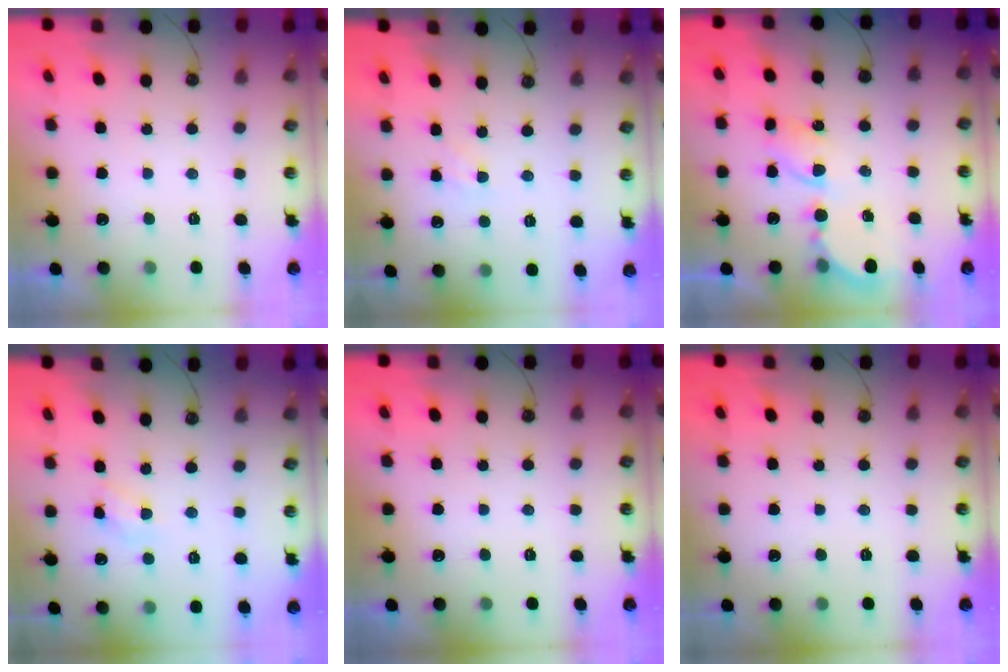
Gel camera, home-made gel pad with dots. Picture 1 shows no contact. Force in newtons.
{"total": 2.7, "press": 2.6, "slide": 0.5}
{"total": 7.0, "press": 7.0, "slide": 0.6}
{"total": 5.1, "press": 5.0, "slide": 0.4}
{"total": 0.0}
{"total": 0.0}